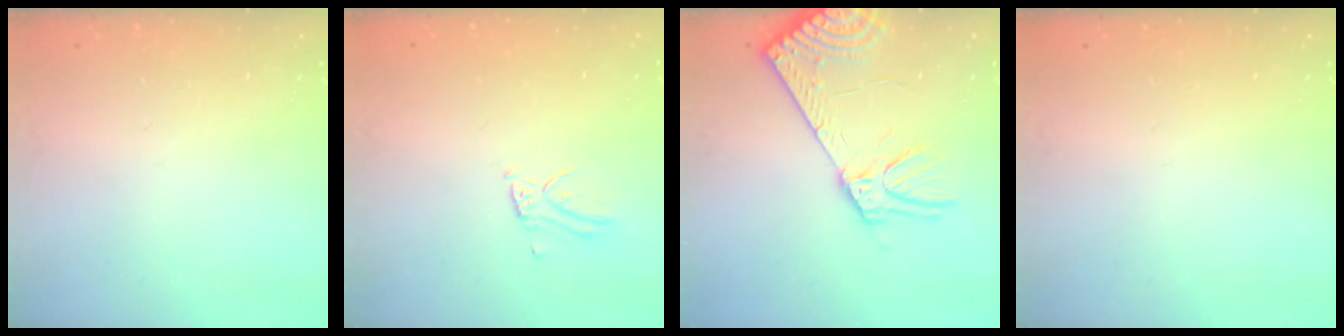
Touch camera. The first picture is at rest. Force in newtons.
{"total": 2.9, "press": 2.9, "slide": 0.2}
{"total": 16.2, "press": 15.8, "slide": 3.4}
{"total": 0.0}